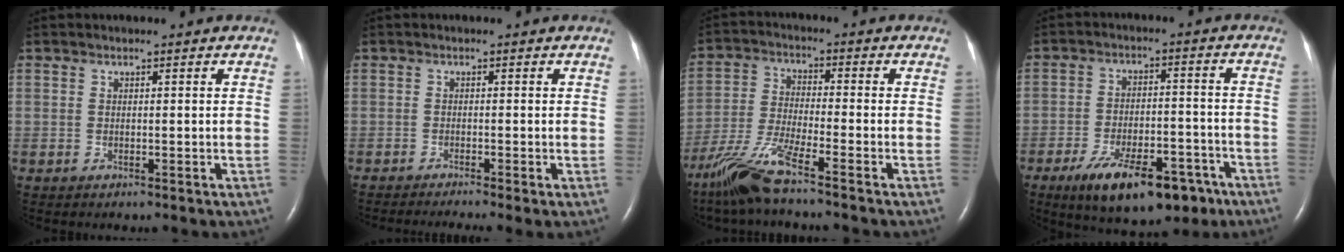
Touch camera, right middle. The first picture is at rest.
{"total": 5.0, "force": [-3.9, -0.2, 3.0], "torque": [-0.042, -0.015, -0.064]}
{"total": 9.3, "force": [-6.9, -0.1, 6.2], "torque": [-0.139, -0.031, -0.137]}
{"total": 14.8, "force": [-9.3, 6.0, 9.9], "torque": [-0.145, 0.000, -0.135]}